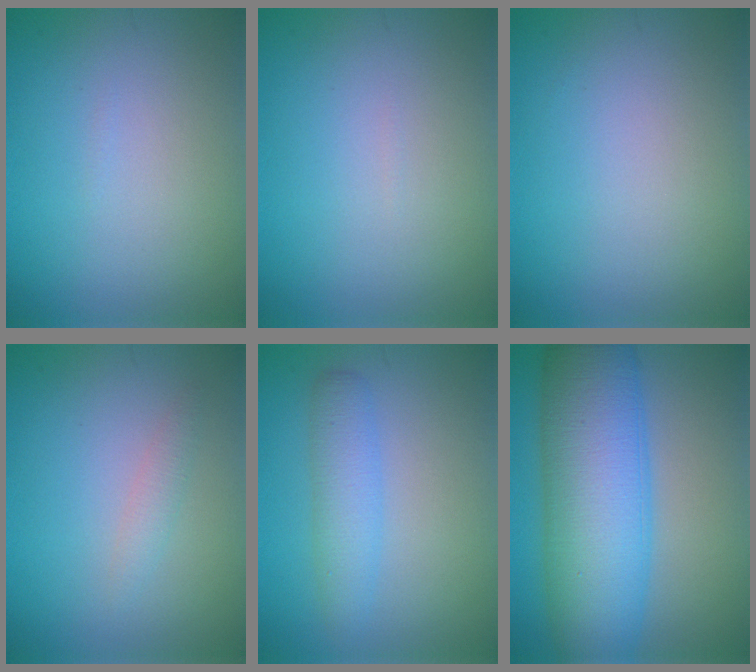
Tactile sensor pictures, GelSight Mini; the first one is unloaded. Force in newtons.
{"total": 0.0}
{"total": 0.0}
{"total": 1.2, "press": 1.2, "slide": 0.0}
{"total": 2.9, "press": 2.9, "slide": 0.1}
{"total": 12.6, "press": 12.6, "slide": 0.2}